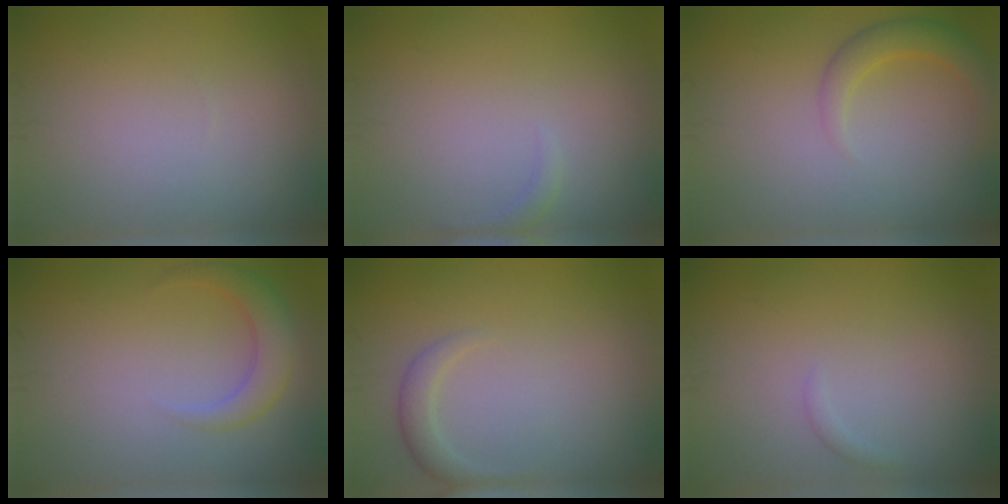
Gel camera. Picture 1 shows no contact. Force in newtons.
{"total": 0.8, "press": 0.7, "slide": 0.1}
{"total": 2.7, "press": 2.7, "slide": 0.2}
{"total": 2.9, "press": 2.9, "slide": 0.2}
{"total": 1.7, "press": 1.7, "slide": 0.1}
{"total": 0.6, "press": 0.6, "slide": 0.1}